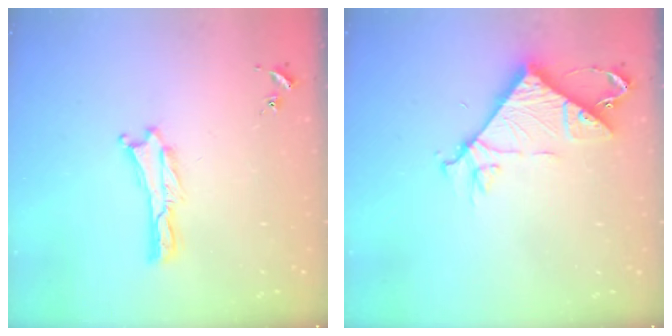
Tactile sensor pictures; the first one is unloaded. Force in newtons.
{"total": 7.6, "press": 7.6, "slide": 0.6}